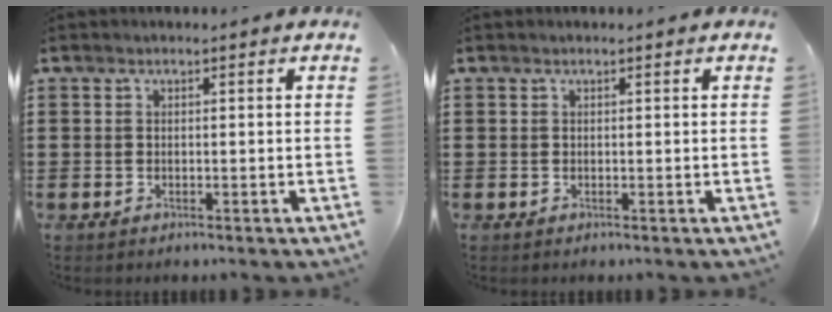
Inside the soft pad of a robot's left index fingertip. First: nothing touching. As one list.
[{"total": 0.0}]